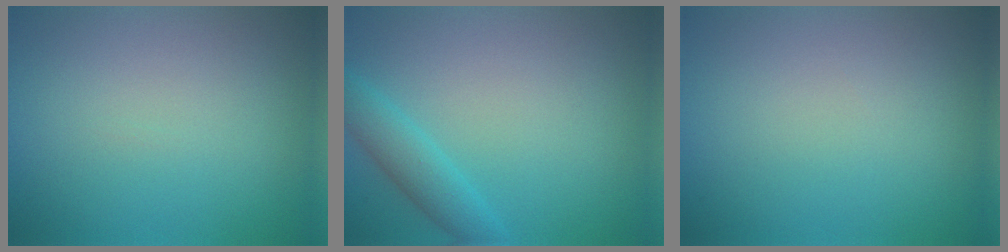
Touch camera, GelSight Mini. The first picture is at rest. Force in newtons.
{"total": 2.1, "press": 2.1, "slide": 0.2}
{"total": 0.0}